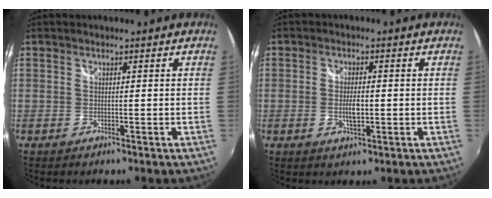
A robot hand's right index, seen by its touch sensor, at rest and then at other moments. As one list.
[{"total": 3.6, "force": [-0.6, 1.4, 3.2], "torque": [-0.060, -0.004, -0.009]}]